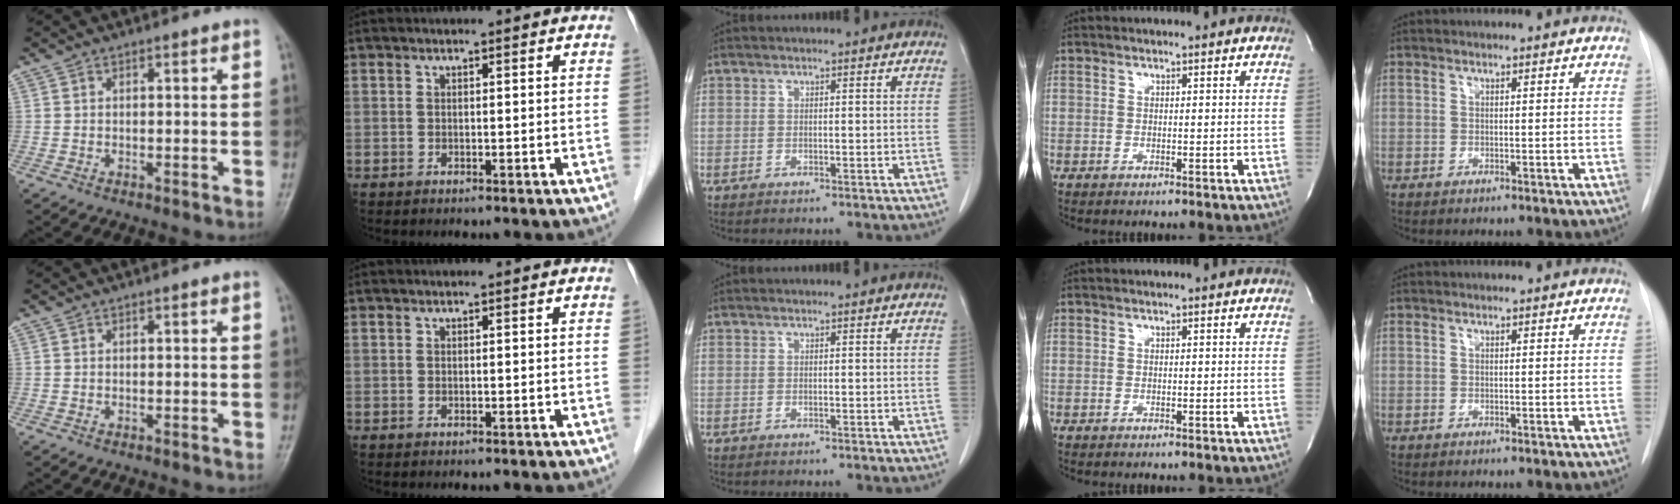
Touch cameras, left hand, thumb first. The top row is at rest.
{}